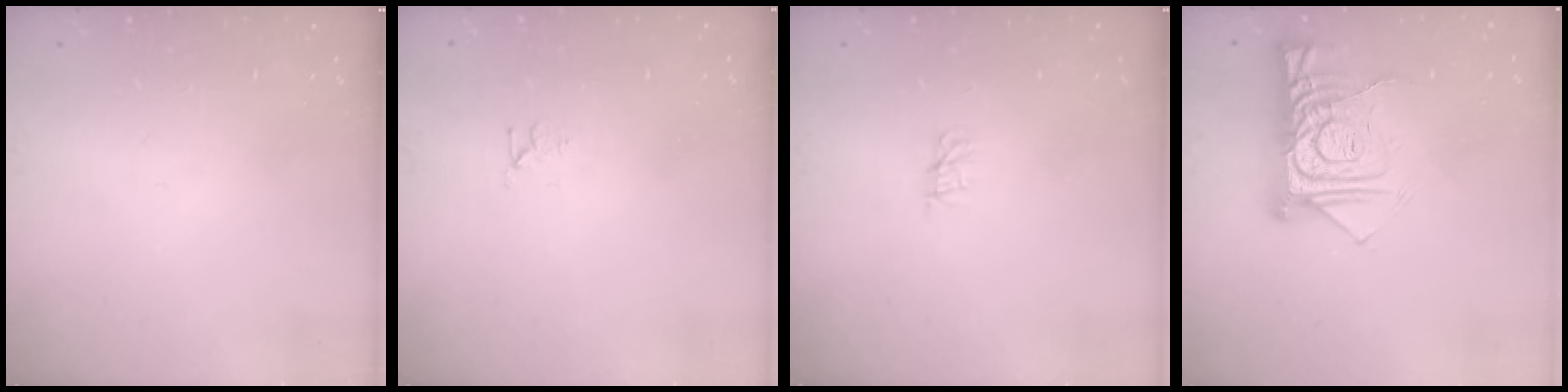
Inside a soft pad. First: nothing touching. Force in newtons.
{"total": 3.3, "press": 3.3, "slide": 0.2}
{"total": 0.0}
{"total": 14.7, "press": 14.6, "slide": 1.8}